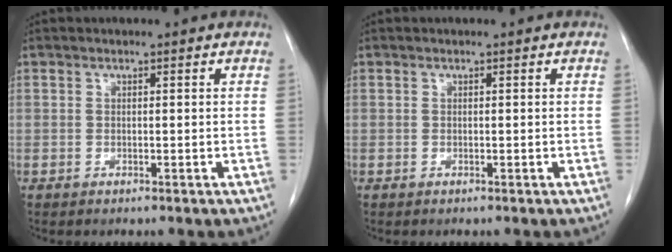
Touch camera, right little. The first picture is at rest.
{"total": 0.0}